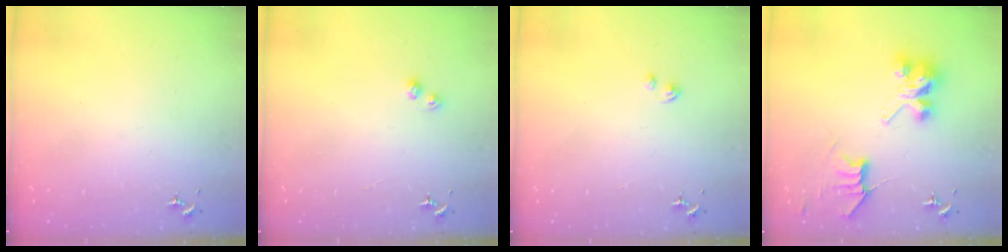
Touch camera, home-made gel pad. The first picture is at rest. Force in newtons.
{"total": 3.5, "press": 3.5, "slide": 0.7}
{"total": 2.2, "press": 2.2, "slide": 0.2}
{"total": 8.4, "press": 8.3, "slide": 0.2}